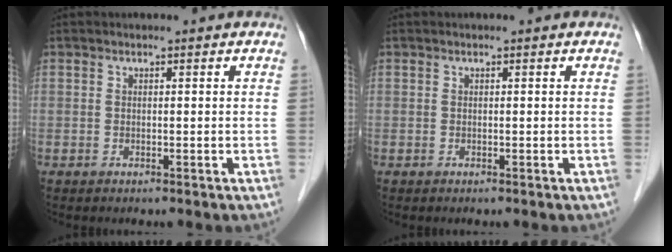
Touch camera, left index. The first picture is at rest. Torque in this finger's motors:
{"motor_torque": [0.00, 0.00, 0.02, 0.00]}